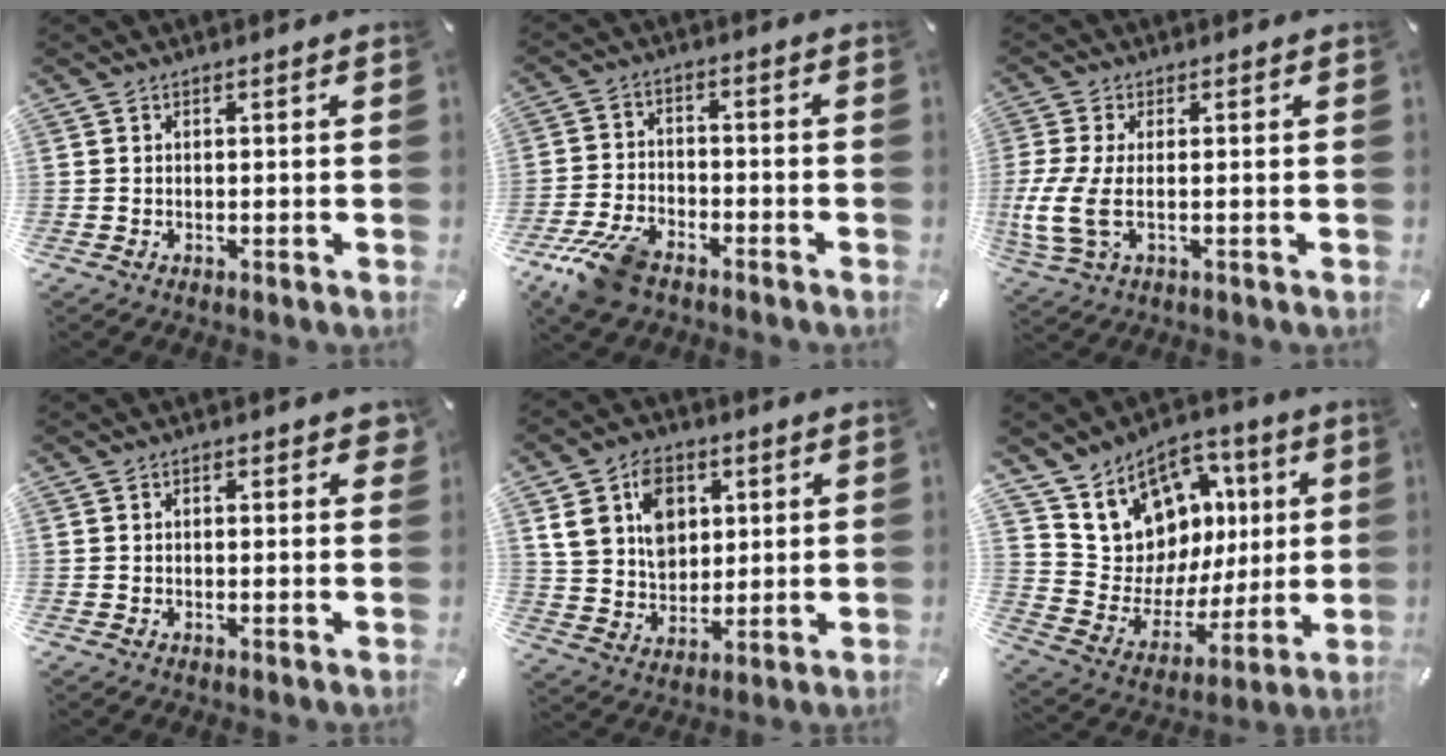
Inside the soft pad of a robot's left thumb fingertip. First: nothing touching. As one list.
[{"total": 9.8, "force": [-6.9, 4.8, 5.1], "torque": [-0.108, 0.029, -0.131]}, {"total": 8.4, "force": [-0.5, 3.8, 7.4], "torque": [-0.164, -0.015, -0.004]}, {"total": 1.6, "force": [0.7, 0.9, 1.2], "torque": [-0.008, -0.001, 0.007]}, {"total": 11.9, "force": [4.4, 9.4, 5.8], "torque": [-0.106, 0.000, 0.083]}, {"total": 12.2, "force": [6.0, 10.5, 1.7], "torque": [-0.038, -0.065, 0.124]}]